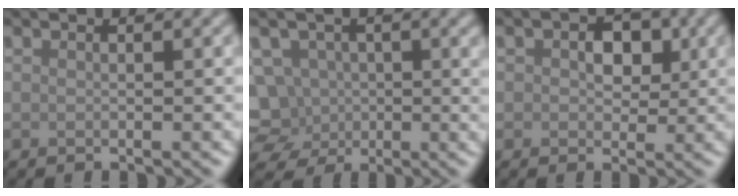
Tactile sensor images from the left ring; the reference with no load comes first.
{"total": 6.0, "force": [-0.3, 5.6, 2.2], "torque": [-0.060, 0.011, -0.014]}
{"total": 2.0, "force": [0.3, 1.5, 1.3], "torque": [-0.030, 0.003, 0.009]}